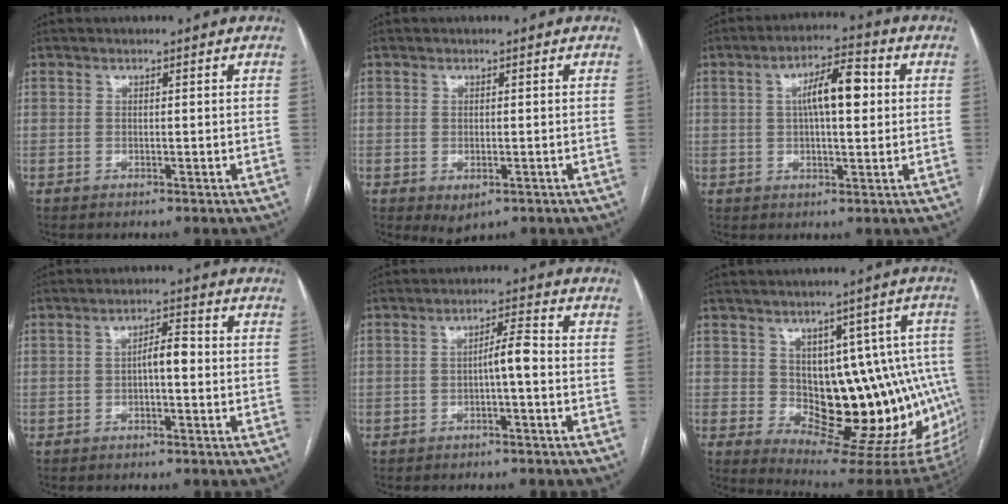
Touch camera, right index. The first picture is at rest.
{"total": 2.8, "force": [-1.1, 1.6, 2.0], "torque": [-0.028, -0.005, -0.002]}
{"total": 8.0, "force": [1.5, 2.2, 7.6], "torque": [-0.132, 0.021, 0.022]}
{"total": 3.4, "force": [-0.5, 1.0, 3.2], "torque": [-0.050, 0.012, -0.007]}
{"total": 4.0, "force": [-1.0, 0.7, 3.8], "torque": [-0.058, 0.014, -0.014]}
{"total": 17.0, "force": [-0.7, 8.2, 14.9], "torque": [-0.132, 0.023, 0.011]}